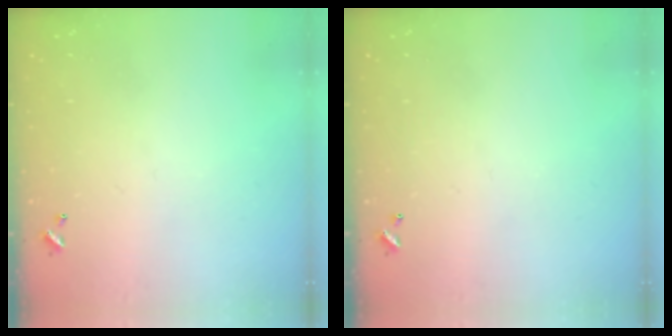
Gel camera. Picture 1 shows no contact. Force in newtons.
{"total": 0.0}